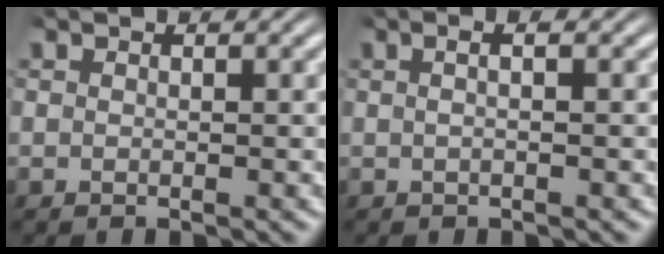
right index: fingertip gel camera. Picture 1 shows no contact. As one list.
[{"total": 1.7, "force": [0.2, 0.3, 1.7], "torque": [-0.020, 0.010, -0.003]}]